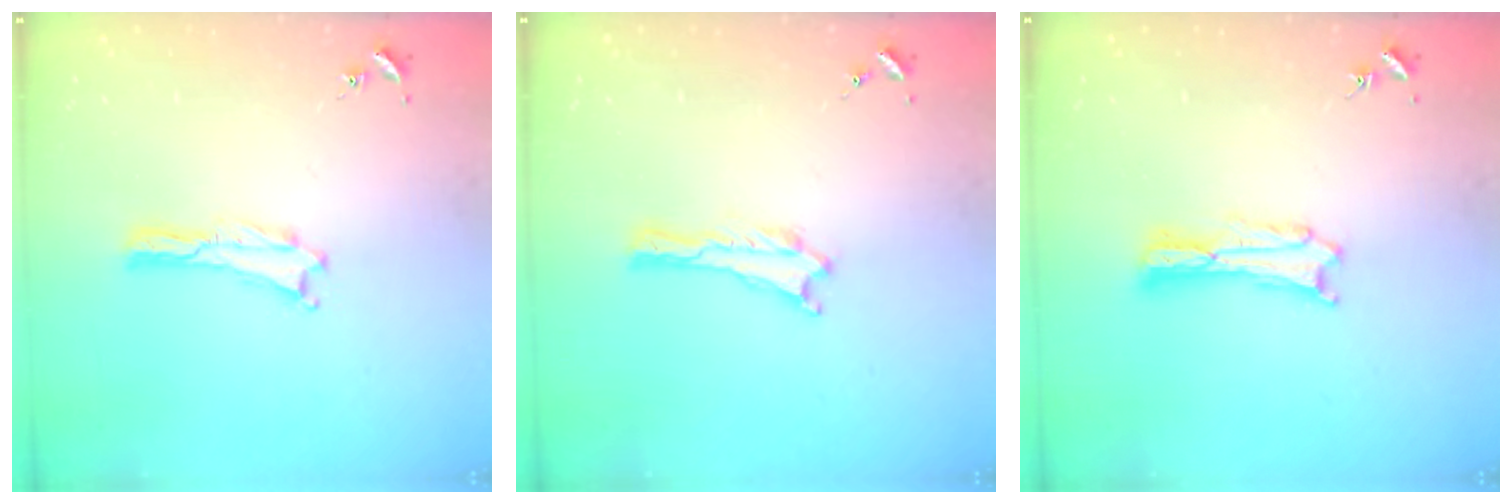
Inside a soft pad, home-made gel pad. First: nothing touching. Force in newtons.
{"total": 0.0}
{"total": 1.2, "press": 1.2, "slide": 0.2}